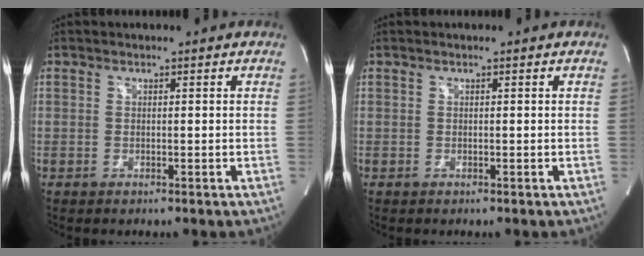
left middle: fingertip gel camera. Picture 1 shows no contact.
{"total": 0.0}